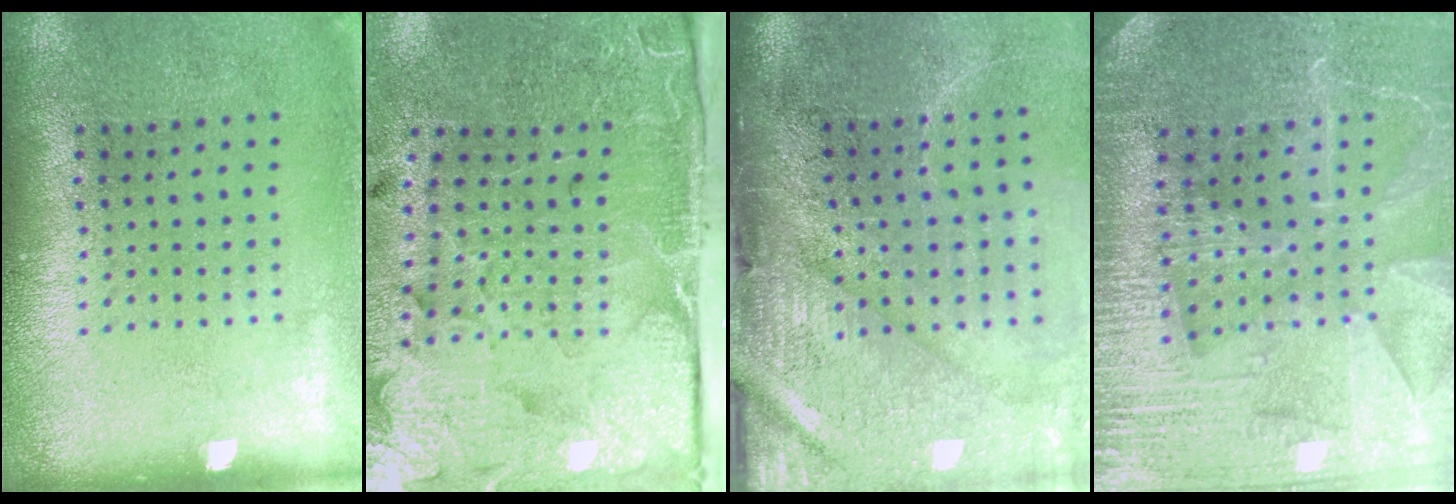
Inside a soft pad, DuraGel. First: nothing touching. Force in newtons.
{"total": 5.1, "press": 3.9, "slide": 3.3}
{"total": 4.2, "press": 3.6, "slide": 2.3}
{"total": 3.8, "press": 3.7, "slide": 1.2}